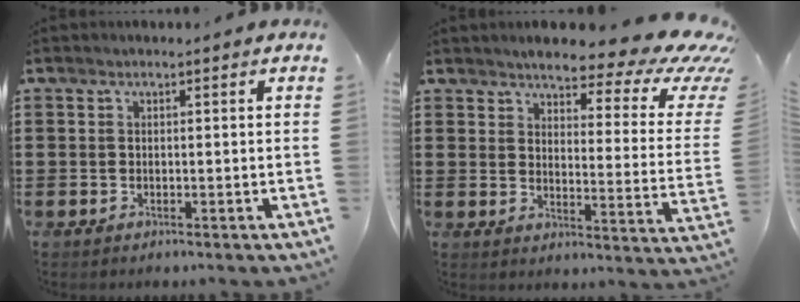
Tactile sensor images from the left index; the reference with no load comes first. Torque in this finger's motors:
{"motor_torque": [2.14, 0.00, 0.62, 0.03]}